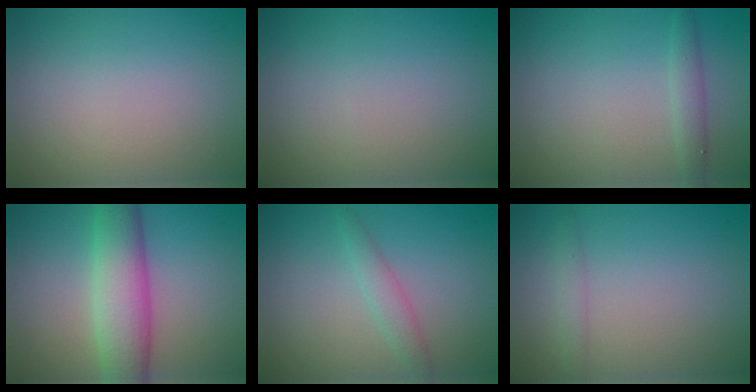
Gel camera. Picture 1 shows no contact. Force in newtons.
{"total": 0.0}
{"total": 1.5, "press": 1.5, "slide": 0.1}
{"total": 6.7, "press": 6.6, "slide": 0.3}
{"total": 1.7, "press": 1.7, "slide": 0.1}
{"total": 1.1, "press": 1.1, "slide": 0.1}